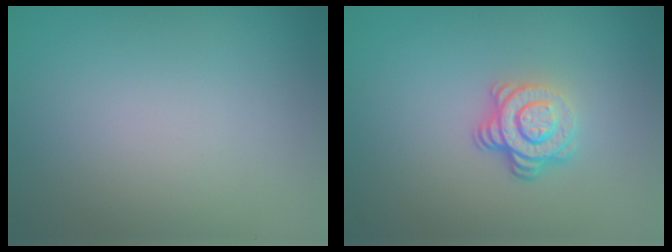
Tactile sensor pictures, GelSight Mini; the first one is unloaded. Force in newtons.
{"total": 3.9, "press": 2.7, "slide": 2.8}